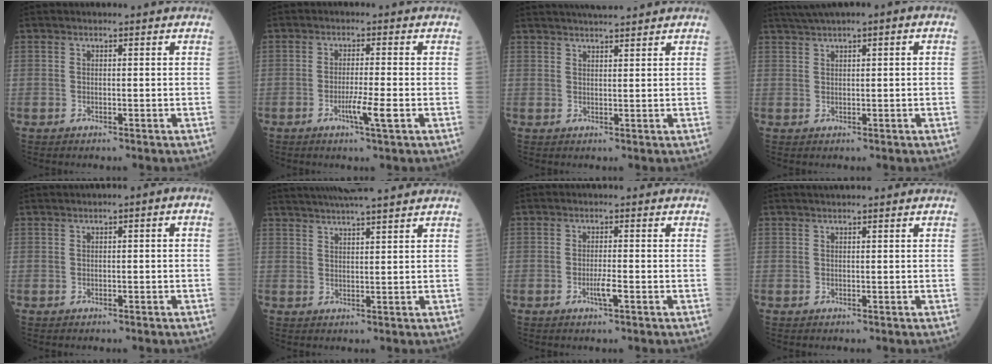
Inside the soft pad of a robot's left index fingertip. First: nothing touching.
{"total": 3.8, "force": [-1.7, -0.4, 3.4], "torque": [-0.063, -0.009, -0.030]}
{"total": 6.5, "force": [6.0, 0.4, 2.7], "torque": [-0.042, 0.028, 0.089]}
{"total": 4.3, "force": [2.4, 0.5, 3.5], "torque": [-0.068, 0.025, 0.045]}
{"total": 1.7, "force": [0.1, 0.6, 1.6], "torque": [-0.022, 0.013, 0.002]}
{"total": 12.2, "force": [10.7, 0.2, 5.8], "torque": [-0.100, 0.030, 0.154]}
{"total": 2.1, "force": [-1.1, 0.0, 1.8], "torque": [-0.035, -0.004, -0.019]}
{"total": 1.4, "force": [1.2, -0.2, 0.6], "torque": [-0.008, 0.016, 0.025]}